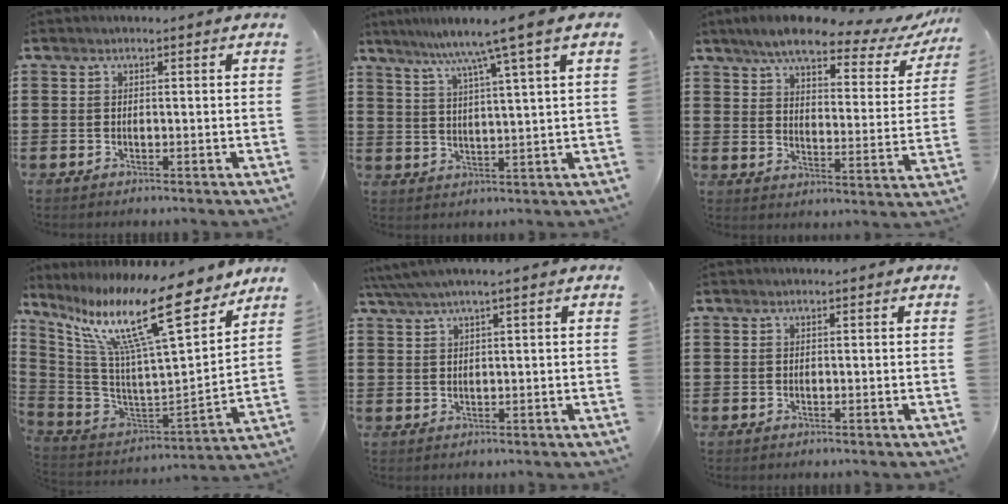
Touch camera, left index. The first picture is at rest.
{"total": 7.4, "force": [5.2, -1.1, 5.1], "torque": [-0.116, -0.021, 0.082]}
{"total": 7.9, "force": [6.5, 1.3, 4.2], "torque": [-0.096, -0.033, 0.108]}
{"total": 17.4, "force": [11.4, 2.4, 12.9], "torque": [-0.279, -0.072, 0.184]}
{"total": 2.1, "force": [1.2, -0.2, 1.8], "torque": [-0.035, 0.000, 0.021]}
{"total": 0.0}